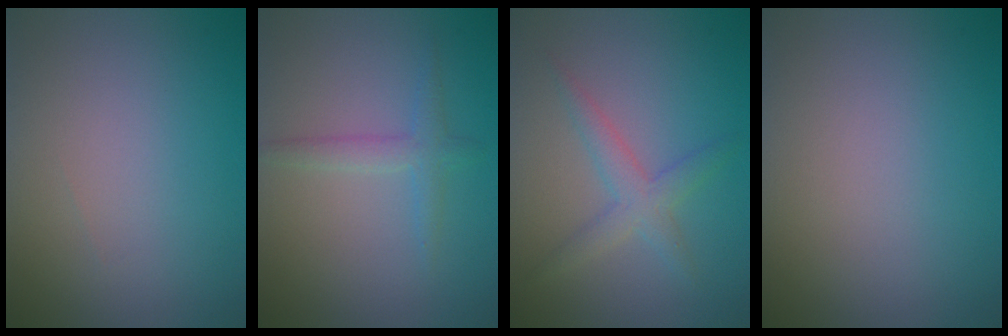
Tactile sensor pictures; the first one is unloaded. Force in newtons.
{"total": 1.8, "press": 1.8, "slide": 0.1}
{"total": 2.5, "press": 2.5, "slide": 0.1}
{"total": 0.0}